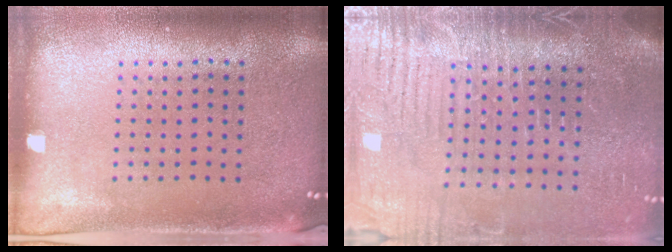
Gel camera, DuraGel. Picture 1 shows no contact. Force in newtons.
{"total": 4.2, "press": 3.9, "slide": 1.6}